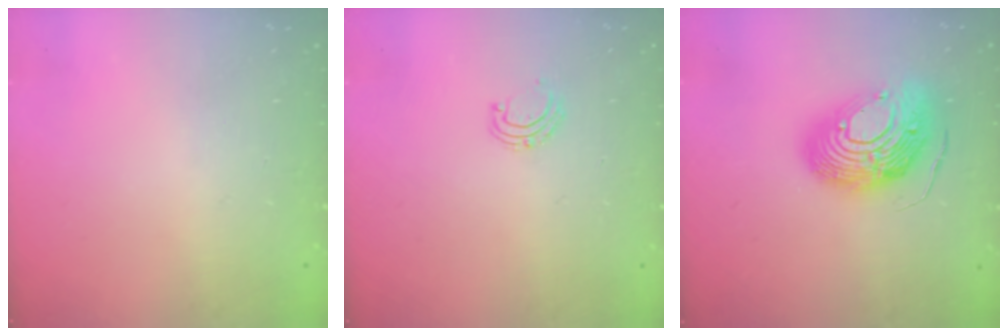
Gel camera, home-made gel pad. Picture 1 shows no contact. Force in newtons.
{"total": 4.7, "press": 4.7, "slide": 0.4}
{"total": 16.9, "press": 16.8, "slide": 1.6}